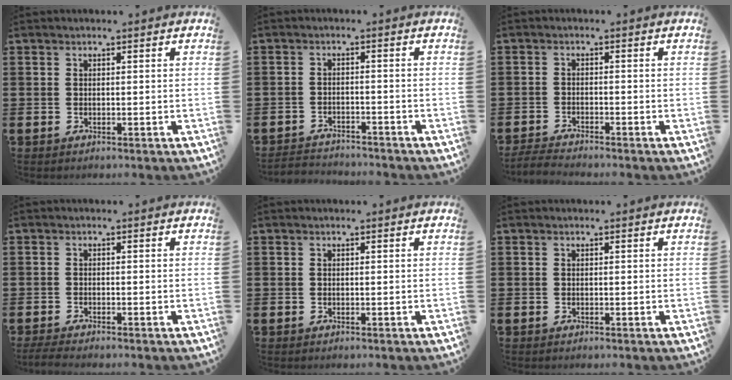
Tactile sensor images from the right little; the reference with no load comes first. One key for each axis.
{"total": 2.3, "fx": -2.3, "fy": 0.2, "fz": -0.2, "tx": -0.002, "ty": 0.002, "tz": -0.051}
{"total": 1.9, "fx": -1.8, "fy": -0.1, "fz": 0.4, "tx": -0.008, "ty": 0.004, "tz": -0.037}
{"total": 1.2, "fx": -0.9, "fy": 0.1, "fz": 0.7, "tx": -0.013, "ty": -0.002, "tz": -0.017}
{"total": 0.0}
{"total": 0.0}